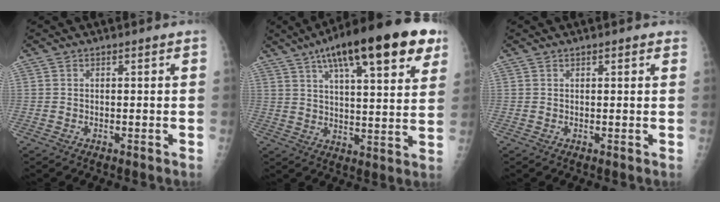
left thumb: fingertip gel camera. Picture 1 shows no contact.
{"total": 23.6, "force": [12.7, 6.7, 18.8], "torque": [-0.268, -0.007, 0.189]}
{"total": 1.3, "force": [0.9, 0.5, 0.8], "torque": [-0.008, -0.001, 0.009]}